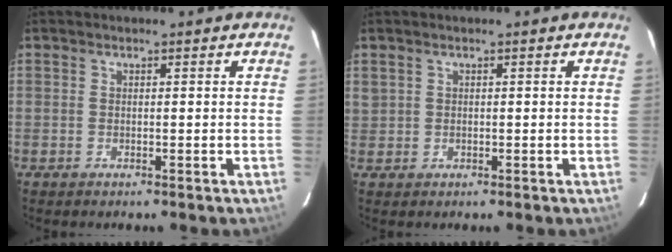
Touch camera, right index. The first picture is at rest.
{"total": 1.5, "force": [0.7, 1.4, 0.3], "torque": [0.000, 0.006, 0.016]}